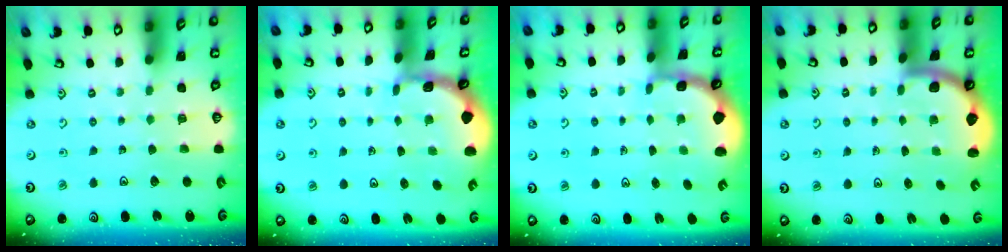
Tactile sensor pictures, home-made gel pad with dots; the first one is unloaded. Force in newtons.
{"total": 0.9, "press": 0.9, "slide": 0.2}
{"total": 1.8, "press": 1.7, "slide": 0.5}
{"total": 1.8, "press": 1.8, "slide": 0.3}